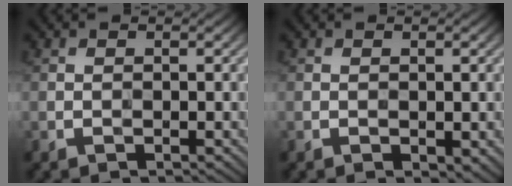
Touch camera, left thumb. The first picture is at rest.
{"total": 1.4, "force": [-0.4, 0.6, 1.2], "torque": [-0.017, -0.006, -0.004]}